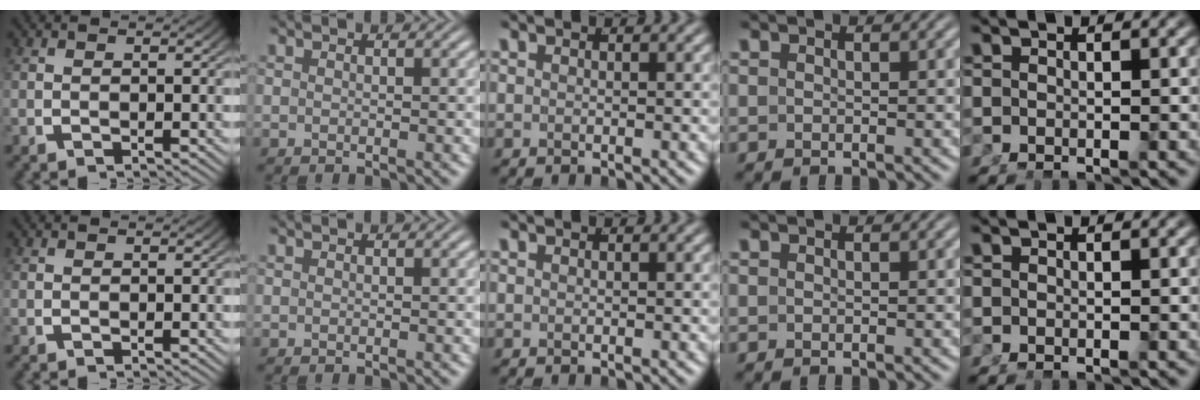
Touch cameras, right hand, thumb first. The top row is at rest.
{}